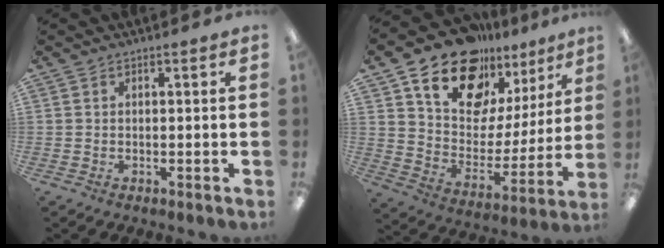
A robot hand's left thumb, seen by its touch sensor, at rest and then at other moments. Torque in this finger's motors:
{"motor_torque": [2.09, 2.04, 1.93, -0.84, 0.40]}